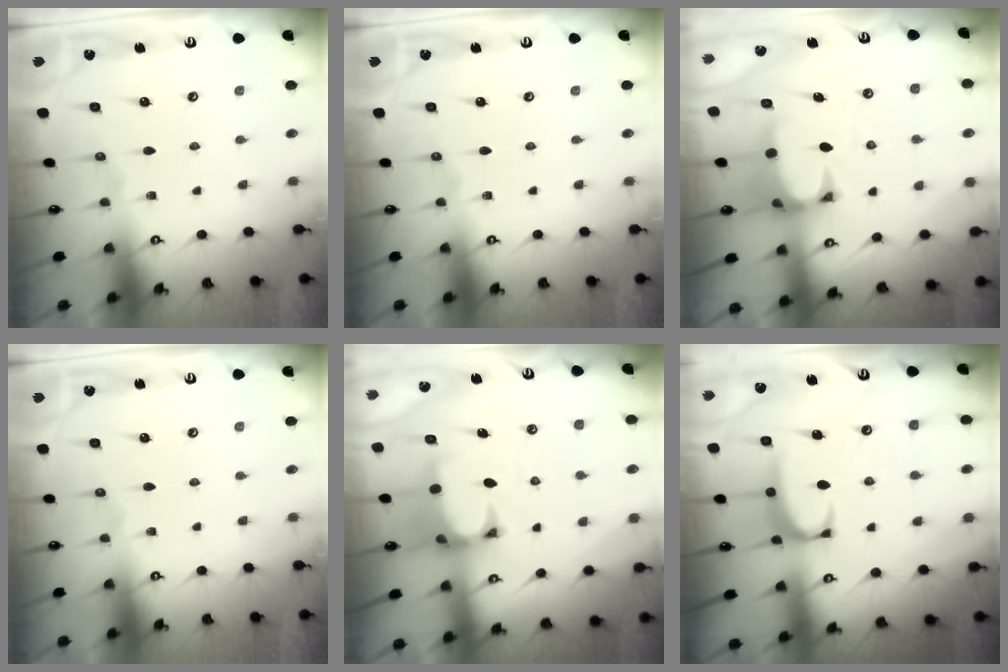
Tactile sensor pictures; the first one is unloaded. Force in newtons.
{"total": 0.0}
{"total": 2.6, "press": 2.4, "slide": 1.1}
{"total": 0.0}
{"total": 2.6, "press": 2.4, "slide": 1.1}
{"total": 2.4, "press": 2.3, "slide": 0.6}